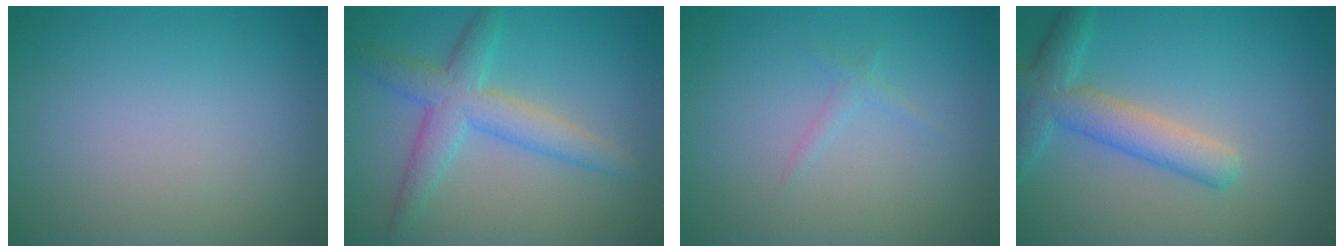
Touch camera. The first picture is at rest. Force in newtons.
{"total": 4.4, "press": 4.4, "slide": 0.1}
{"total": 0.7, "press": 0.7, "slide": 0.1}
{"total": 4.4, "press": 4.4, "slide": 0.2}